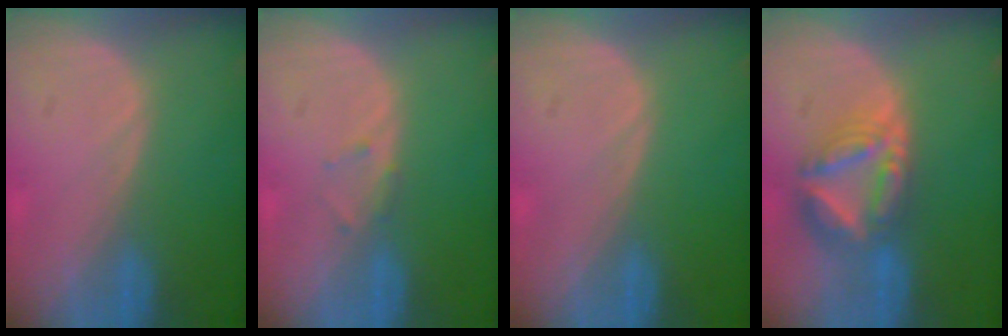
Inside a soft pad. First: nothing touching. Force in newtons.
{"total": 1.1, "press": 1.0, "slide": 0.2}
{"total": 0.0}
{"total": 8.4, "press": 7.3, "slide": 4.1}